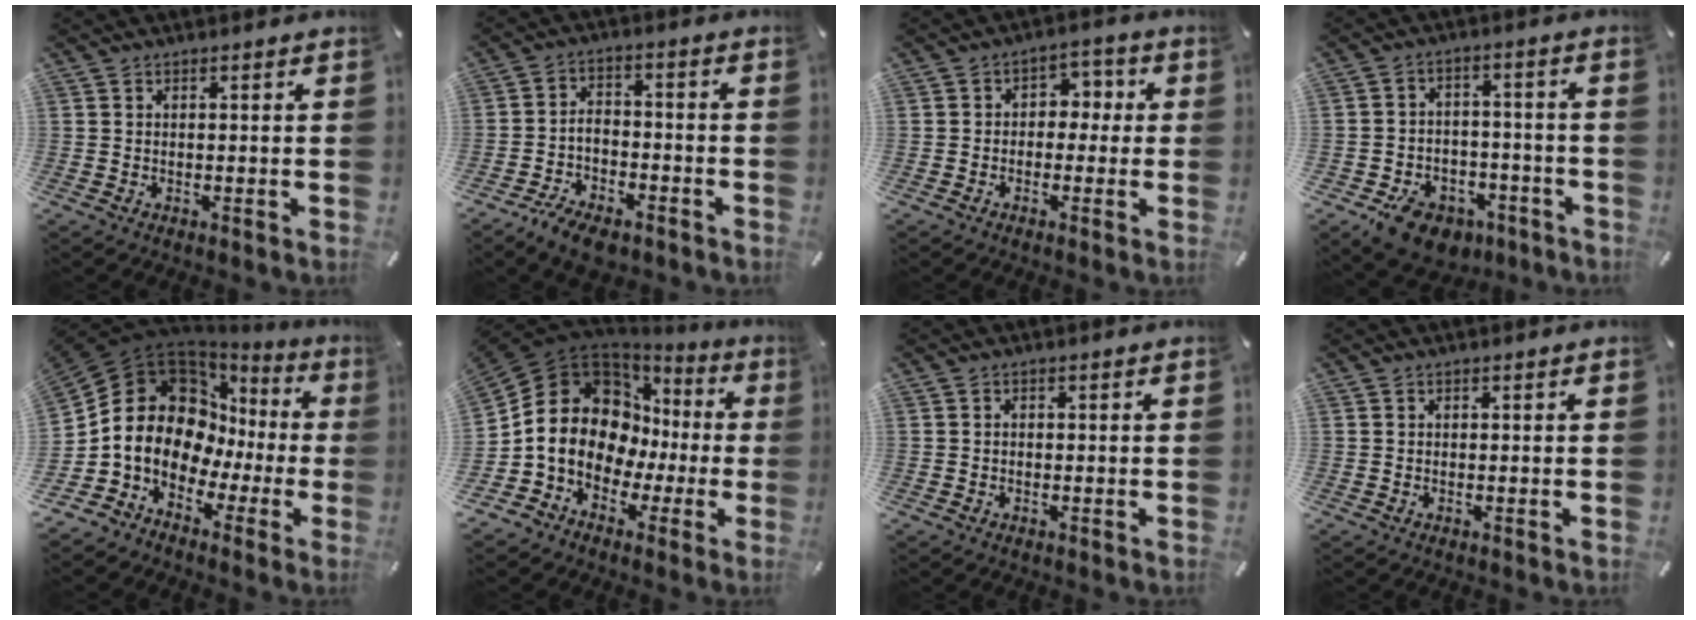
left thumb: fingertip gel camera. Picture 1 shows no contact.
{"total": 6.4, "force": [-4.8, 3.2, 2.9], "torque": [-0.055, 0.026, -0.090]}
{"total": 4.5, "force": [-1.4, 3.8, 2.0], "torque": [-0.027, 0.012, -0.034]}
{"total": 9.4, "force": [-6.2, 6.3, 3.4], "torque": [-0.056, 0.052, -0.105]}
{"total": 16.6, "force": [1.5, 14.5, 8.0], "torque": [-0.153, -0.034, 0.035]}
{"total": 17.2, "force": [0.2, 15.0, 8.5], "torque": [-0.159, -0.017, 0.011]}
{"total": 0.6, "force": [-0.2, 0.5, 0.3], "torque": [-0.004, 0.003, -0.006]}
{"total": 0.0}